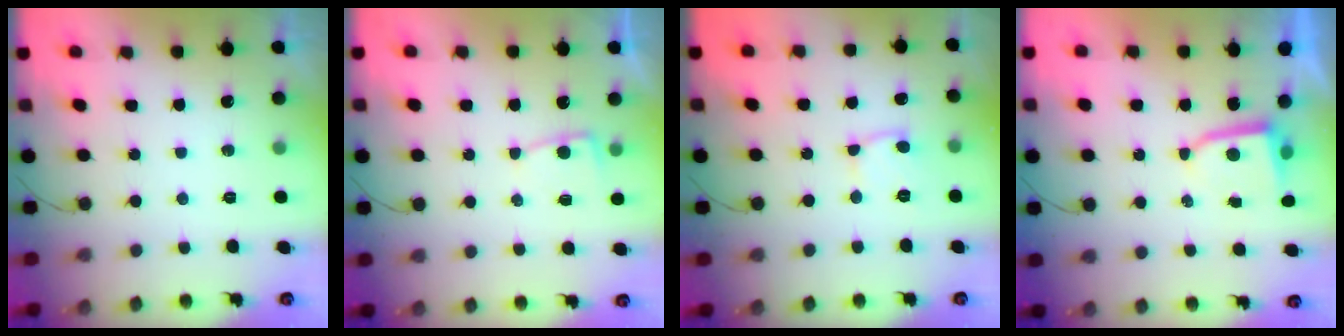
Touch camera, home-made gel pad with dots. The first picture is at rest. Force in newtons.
{"total": 4.4, "press": 4.4, "slide": 0.5}
{"total": 5.0, "press": 5.0, "slide": 0.8}
{"total": 3.5, "press": 3.5, "slide": 0.4}